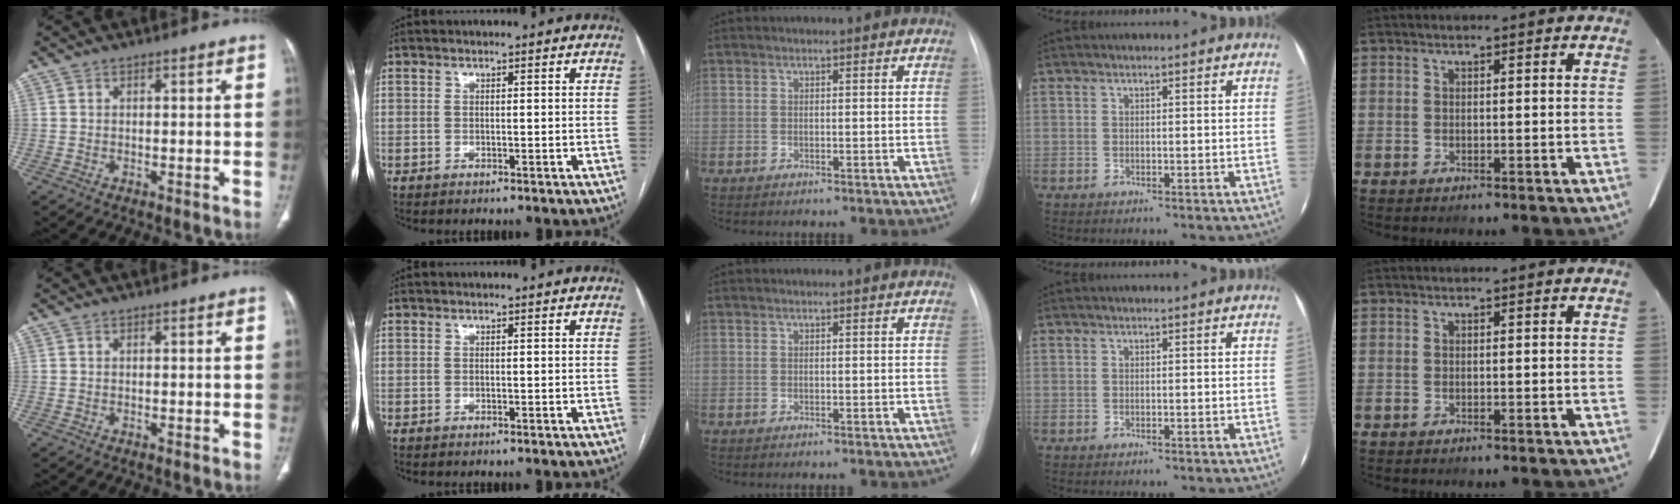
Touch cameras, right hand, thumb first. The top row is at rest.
{}